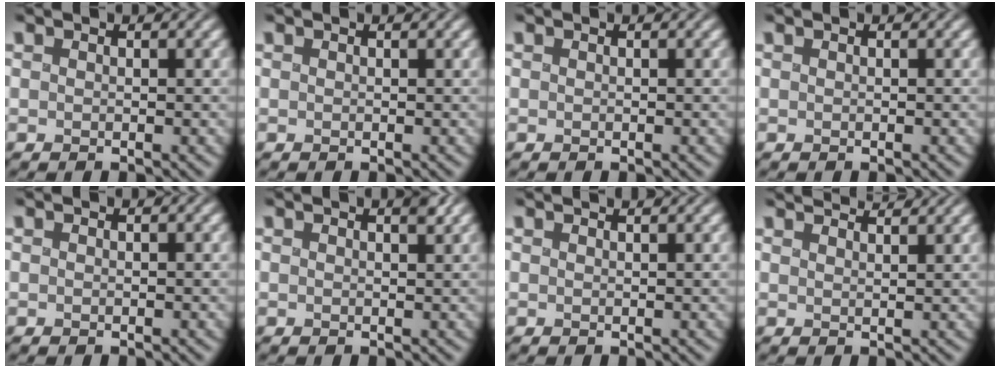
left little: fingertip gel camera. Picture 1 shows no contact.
{"total": 0.0}
{"total": 0.0}
{"total": 0.0}
{"total": 0.0}
{"total": 1.0, "force": [0.7, 0.2, 0.7], "torque": [-0.004, 0.001, 0.008]}
{"total": 1.2, "force": [1.1, 0.1, 0.4], "torque": [0.001, 0.005, 0.011]}
{"total": 4.2, "force": [3.9, 0.7, 1.5], "torque": [-0.013, 0.013, 0.036]}